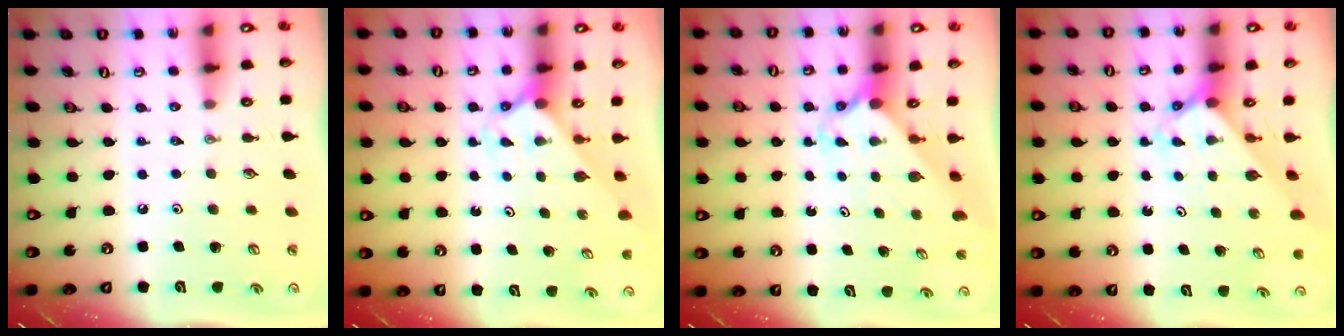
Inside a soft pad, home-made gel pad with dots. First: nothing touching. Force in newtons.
{"total": 1.9, "press": 1.9, "slide": 0.1}
{"total": 2.4, "press": 2.4, "slide": 0.2}
{"total": 2.1, "press": 2.1, "slide": 0.1}